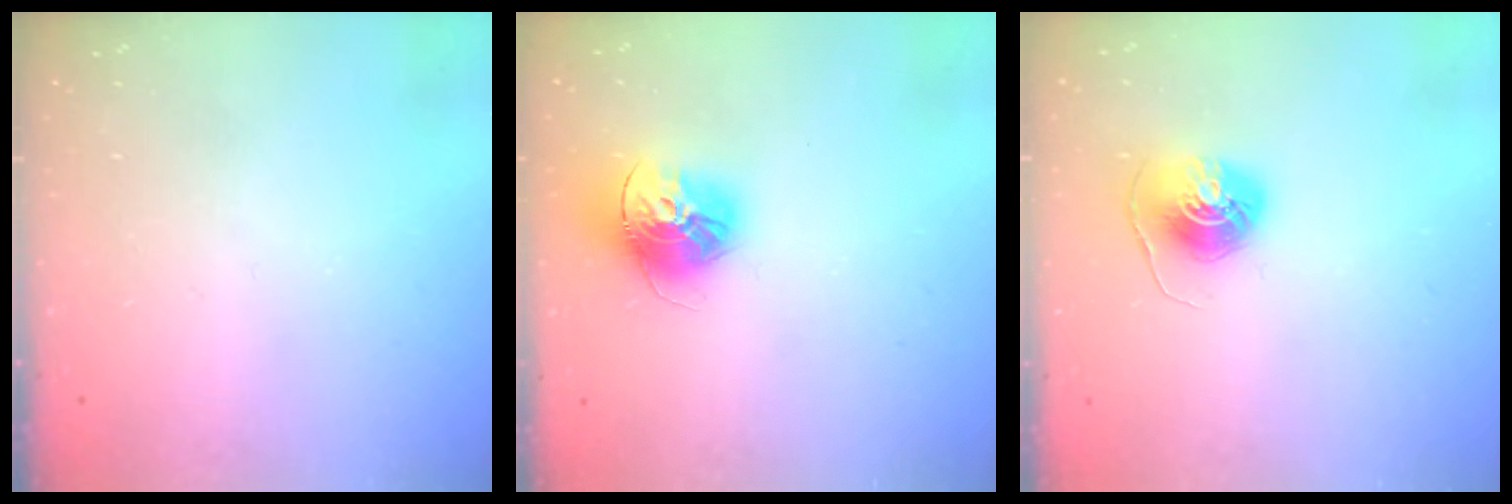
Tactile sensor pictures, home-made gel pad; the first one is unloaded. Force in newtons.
{"total": 15.1, "press": 15.0, "slide": 1.5}
{"total": 7.8, "press": 7.8, "slide": 0.3}